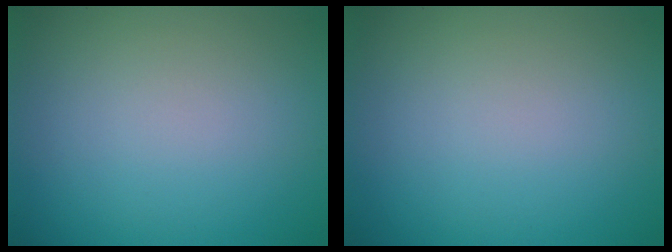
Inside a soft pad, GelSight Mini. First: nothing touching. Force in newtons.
{"total": 0.0}